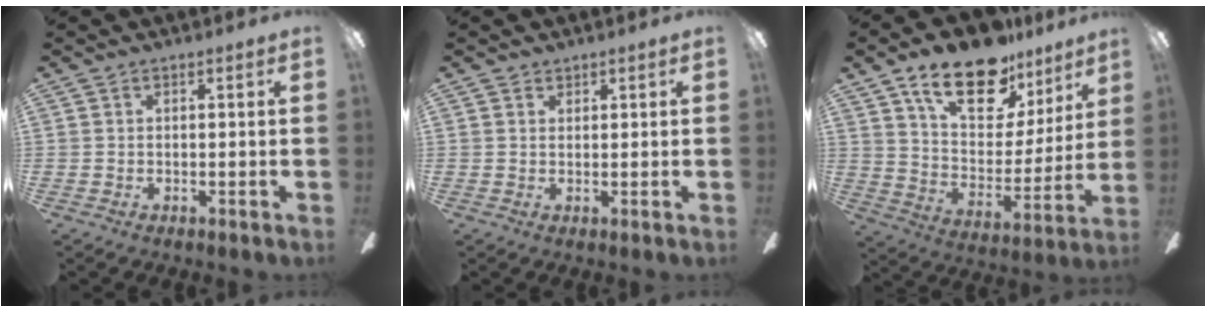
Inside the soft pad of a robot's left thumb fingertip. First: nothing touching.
{"total": 1.4, "force": [1.1, 0.8, 0.1], "torque": [0.006, -0.002, 0.020]}
{"total": 19.8, "force": [13.5, 9.5, 10.9], "torque": [-0.172, -0.082, 0.234]}